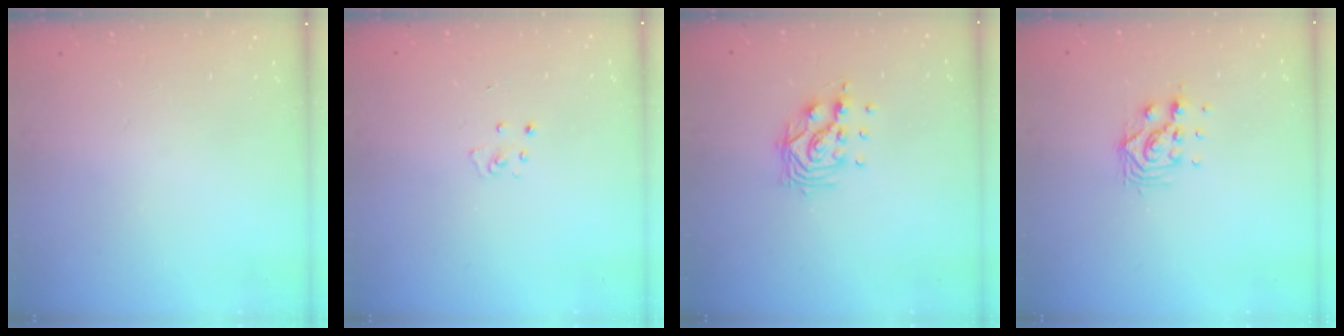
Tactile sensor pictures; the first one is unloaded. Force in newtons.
{"total": 2.7, "press": 2.7, "slide": 0.3}
{"total": 9.8, "press": 9.8, "slide": 0.7}
{"total": 8.6, "press": 8.6, "slide": 0.7}